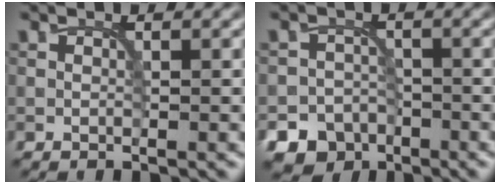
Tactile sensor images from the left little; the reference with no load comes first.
{"total": 6.1, "force": [-4.3, 4.3, 0.7], "torque": [0.015, -0.010, -0.070]}